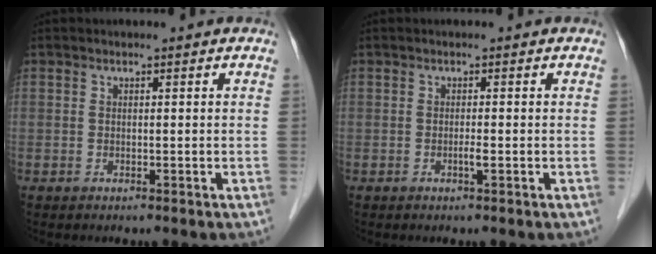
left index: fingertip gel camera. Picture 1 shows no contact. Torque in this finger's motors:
{"motor_torque": [0.28, 0.20, 0.01, 0.00]}